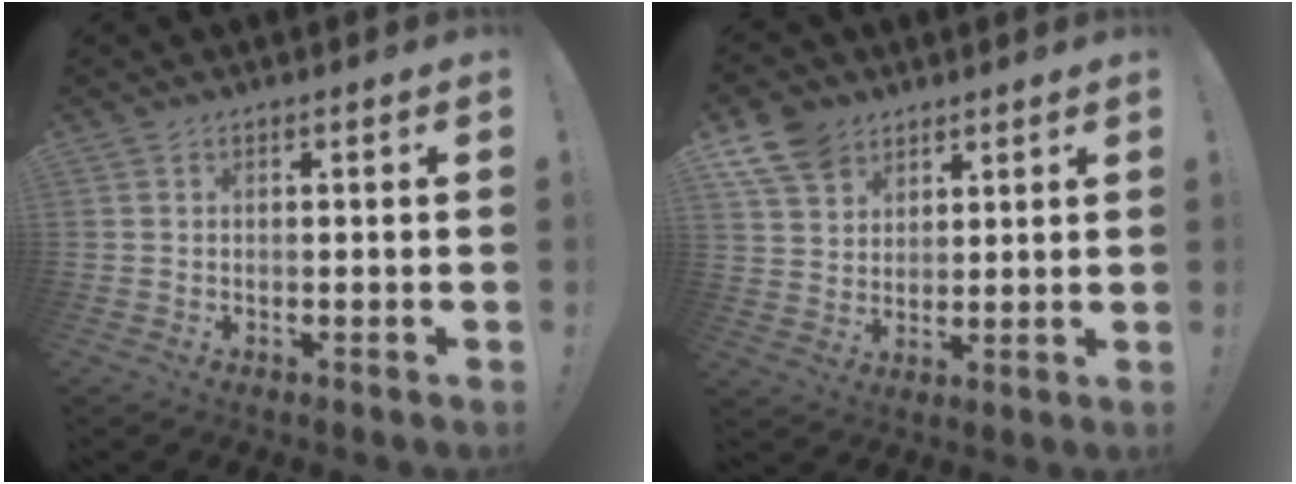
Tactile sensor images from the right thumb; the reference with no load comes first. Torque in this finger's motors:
{"motor_torque": [-0.48, 0.49, 0.12, -0.01, 0.03]}